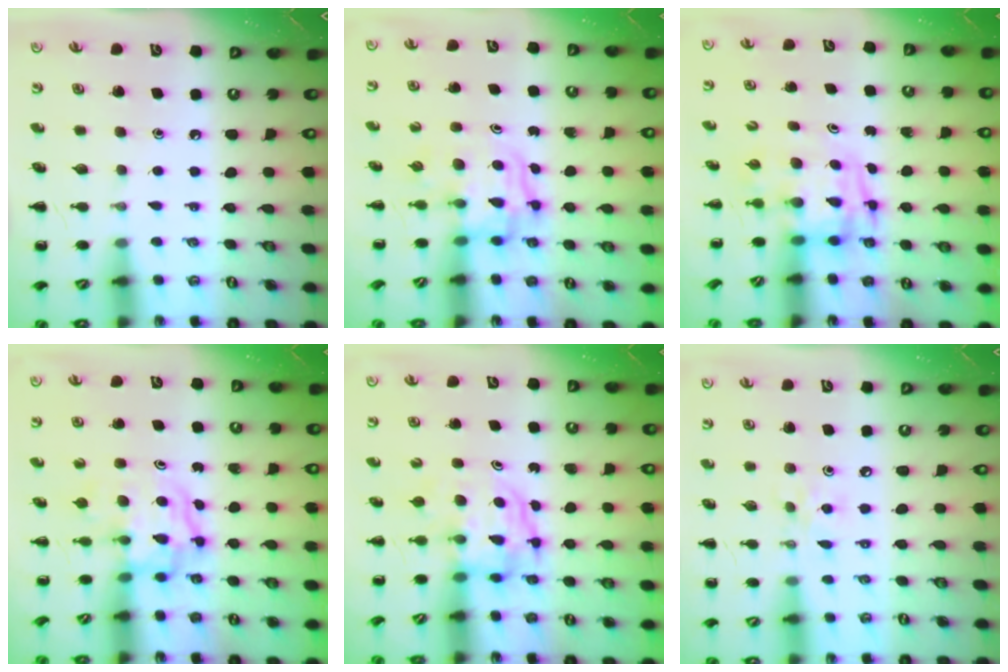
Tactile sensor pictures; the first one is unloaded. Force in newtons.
{"total": 3.3, "press": 3.3, "slide": 0.3}
{"total": 3.2, "press": 3.1, "slide": 0.6}
{"total": 3.7, "press": 3.7, "slide": 0.4}
{"total": 3.9, "press": 3.9, "slide": 0.3}
{"total": 3.6, "press": 3.5, "slide": 0.9}